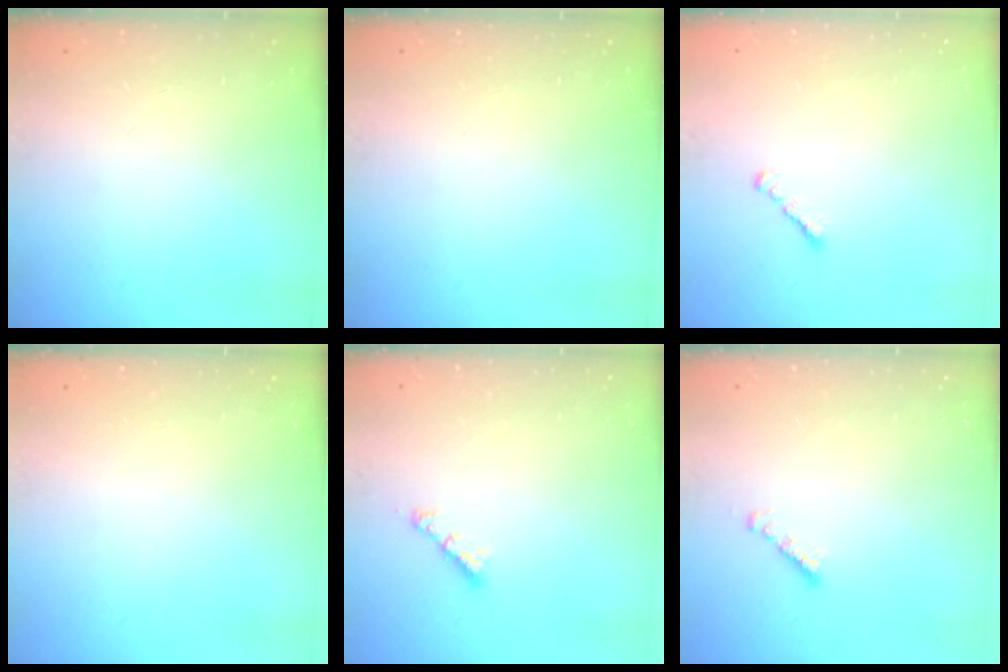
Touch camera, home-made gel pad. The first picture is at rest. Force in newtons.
{"total": 0.0}
{"total": 1.8, "press": 1.7, "slide": 0.6}
{"total": 0.0}
{"total": 2.4, "press": 2.4, "slide": 0.3}
{"total": 2.3, "press": 2.3, "slide": 0.2}